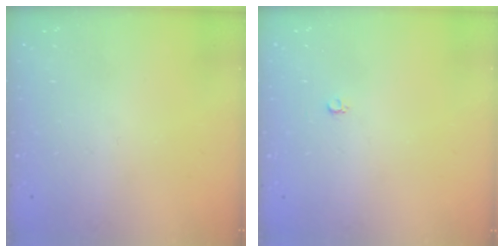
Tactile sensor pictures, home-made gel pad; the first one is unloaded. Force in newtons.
{"total": 2.6, "press": 2.6, "slide": 0.3}